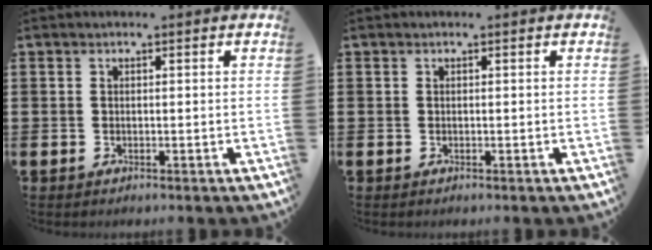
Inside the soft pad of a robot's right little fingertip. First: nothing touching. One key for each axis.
{"total": 0.0}